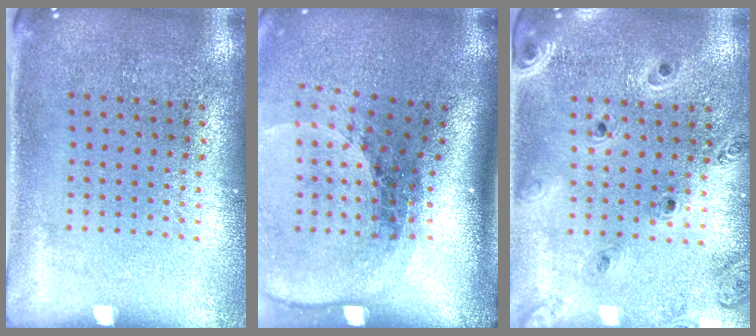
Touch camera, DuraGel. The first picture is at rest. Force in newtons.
{"total": 2.6, "press": 1.9, "slide": 1.8}
{"total": 1.3, "press": 1.2, "slide": 0.3}